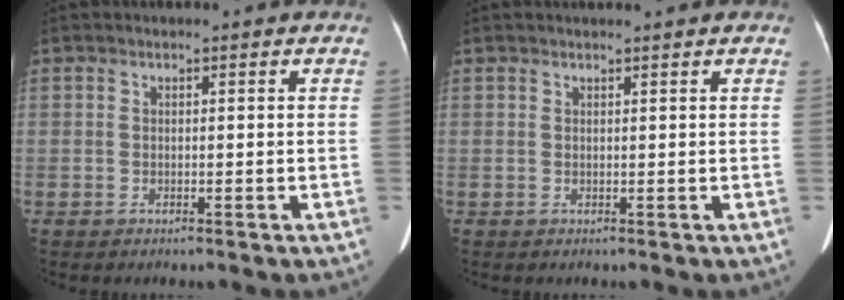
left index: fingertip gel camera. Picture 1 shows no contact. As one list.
[{"total": 2.9, "force": [2.7, 0.1, 1.1], "torque": [-0.016, 0.019, 0.033]}]